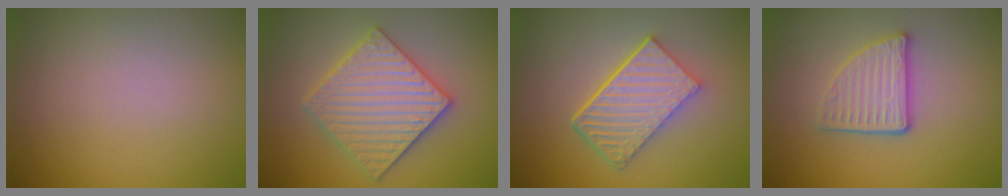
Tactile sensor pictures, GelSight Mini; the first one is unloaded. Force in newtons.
{"total": 5.9, "press": 5.8, "slide": 1.1}
{"total": 6.2, "press": 4.3, "slide": 4.4}
{"total": 3.8, "press": 3.1, "slide": 2.1}